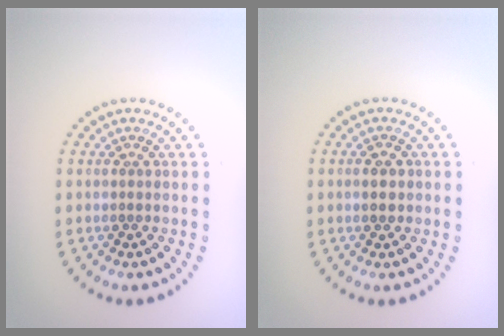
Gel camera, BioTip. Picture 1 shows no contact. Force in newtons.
{"total": 2.1, "press": 2.1, "slide": 0.2}